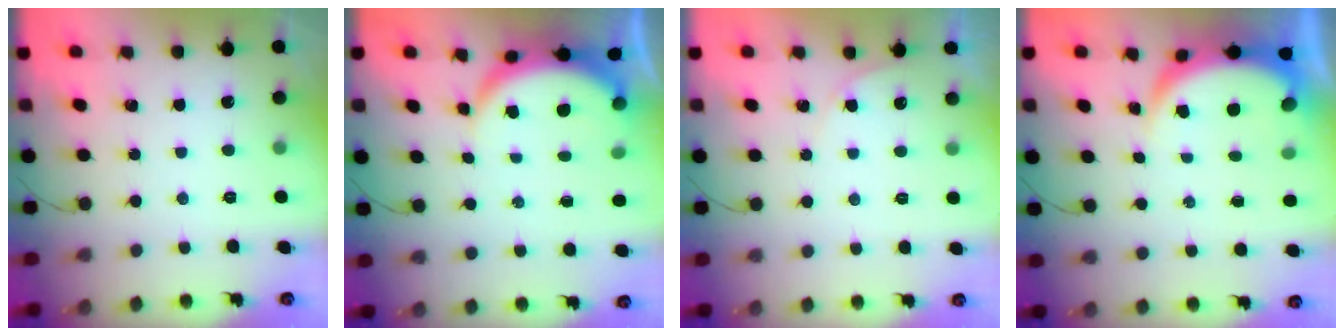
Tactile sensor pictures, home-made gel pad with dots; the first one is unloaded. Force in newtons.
{"total": 5.9, "press": 5.9, "slide": 0.8}
{"total": 3.3, "press": 2.8, "slide": 1.8}
{"total": 5.8, "press": 5.7, "slide": 0.7}